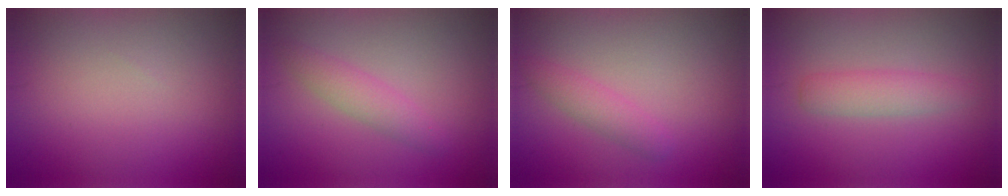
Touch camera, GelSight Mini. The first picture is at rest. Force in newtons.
{"total": 2.1, "press": 2.1, "slide": 0.2}
{"total": 1.8, "press": 1.8, "slide": 0.1}
{"total": 2.4, "press": 2.4, "slide": 0.1}